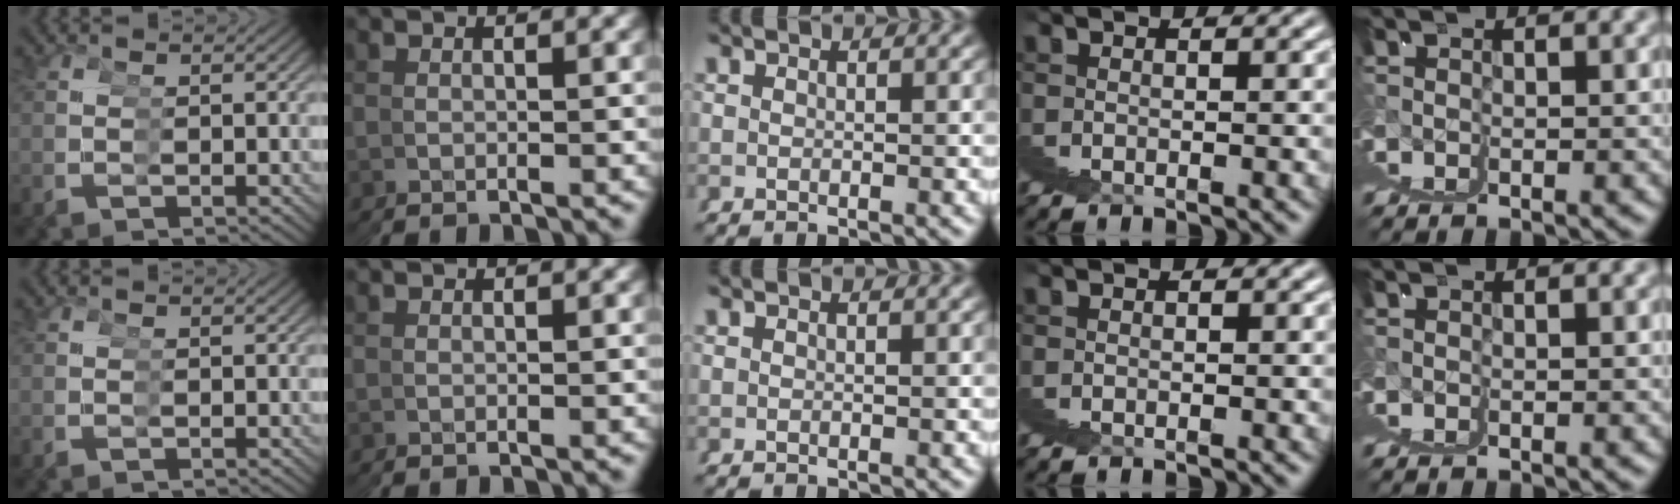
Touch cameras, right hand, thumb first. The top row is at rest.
{}